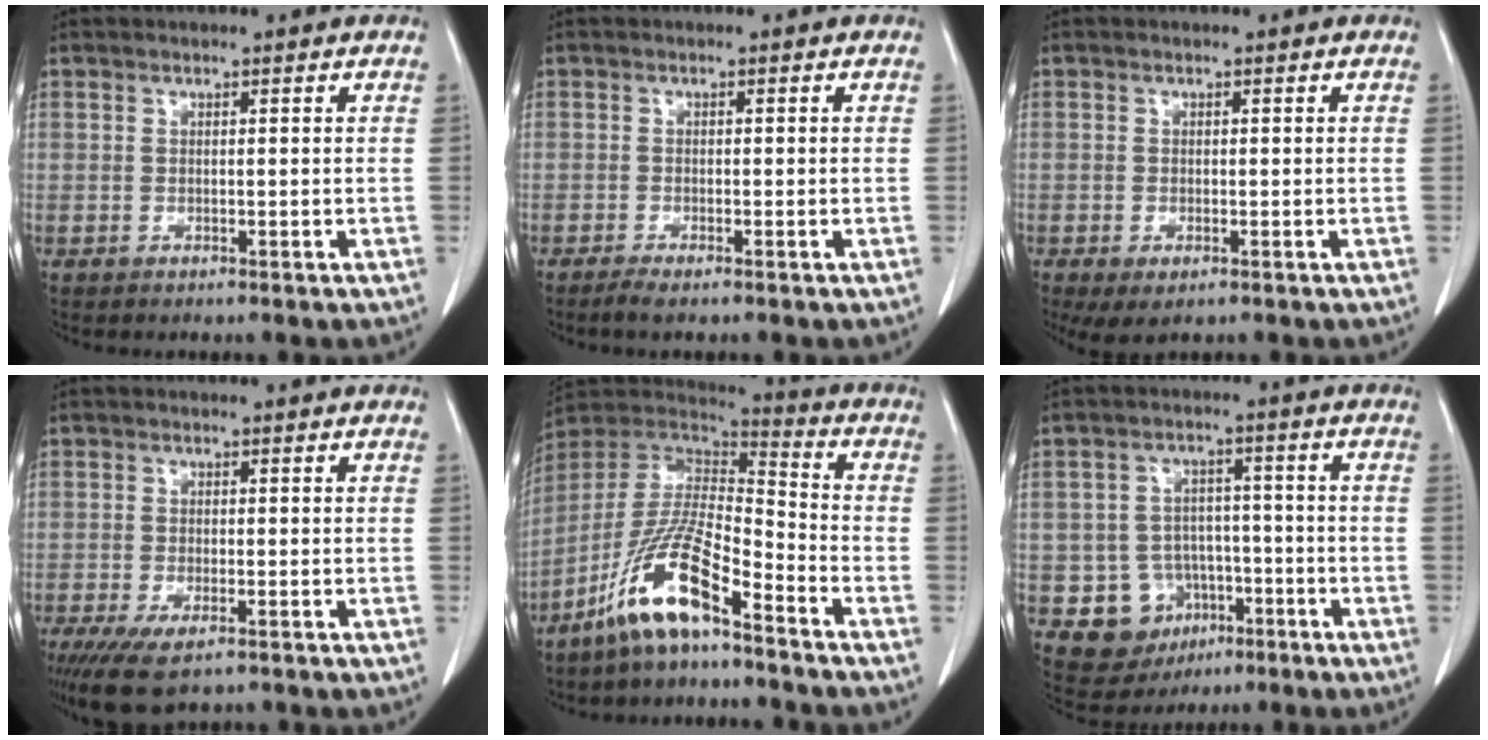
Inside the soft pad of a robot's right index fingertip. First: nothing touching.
{"total": 1.7, "force": [-1.3, 0.0, 1.1], "torque": [-0.028, -0.005, -0.027]}
{"total": 3.4, "force": [-1.7, 1.3, 2.6], "torque": [-0.048, -0.009, -0.021]}
{"total": 7.0, "force": [-4.6, 2.1, 4.9], "torque": [-0.083, -0.017, -0.074]}
{"total": 13.9, "force": [-9.1, 2.2, 10.3], "torque": [-0.213, -0.001, -0.173]}
{"total": 8.6, "force": [-3.3, 7.7, 2.0], "torque": [-0.031, 0.018, -0.039]}